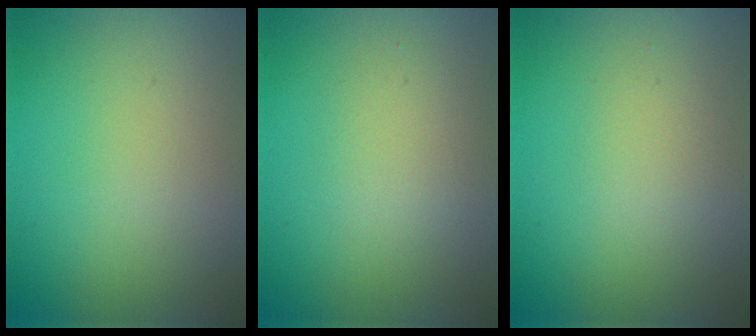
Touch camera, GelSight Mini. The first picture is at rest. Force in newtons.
{"total": 1.9, "press": 1.9, "slide": 0.1}
{"total": 1.3, "press": 1.3, "slide": 0.1}